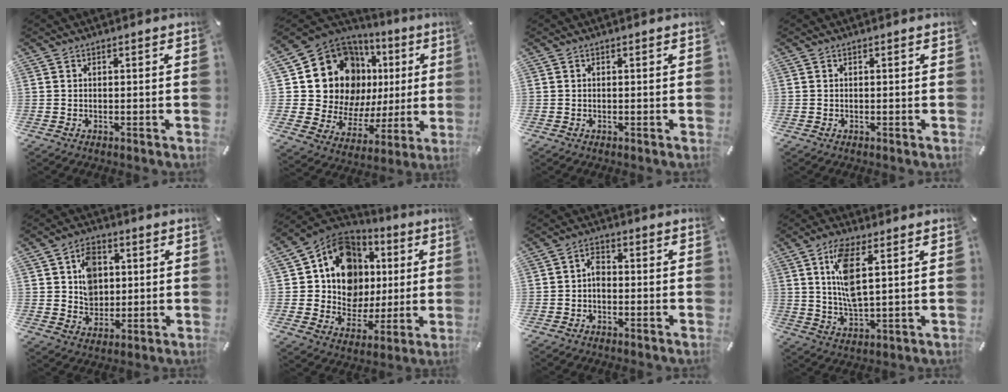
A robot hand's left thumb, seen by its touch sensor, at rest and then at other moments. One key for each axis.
{"total": 21.0, "fx": 7.6, "fy": 15.9, "fz": 11.3, "tx": -0.205, "ty": -0.054, "tz": 0.154}
{"total": 0.0}
{"total": 0.0}
{"total": 8.3, "fx": 1.7, "fy": 7.1, "fz": 3.9, "tx": -0.059, "ty": 0.008, "tz": 0.031}
{"total": 14.5, "fx": 3.7, "fy": 12.6, "fz": 6.2, "tx": -0.108, "ty": -0.038, "tz": 0.075}
{"total": 3.2, "fx": -0.8, "fy": 2.1, "fz": 2.3, "tx": -0.050, "ty": 0.006, "tz": -0.016}
{"total": 10.2, "fx": 3.7, "fy": 3.7, "fz": 8.7, "tx": -0.181, "ty": -0.003, "tz": 0.061}